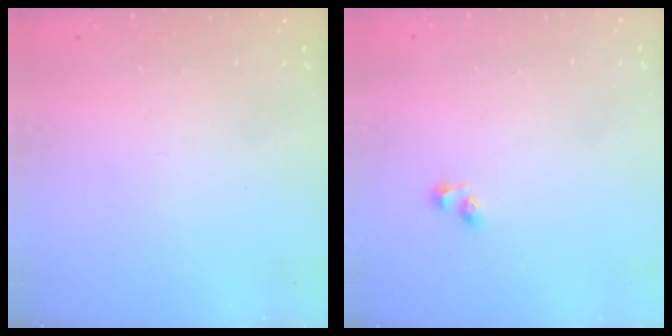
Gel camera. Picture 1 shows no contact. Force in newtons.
{"total": 2.6, "press": 2.3, "slide": 1.2}